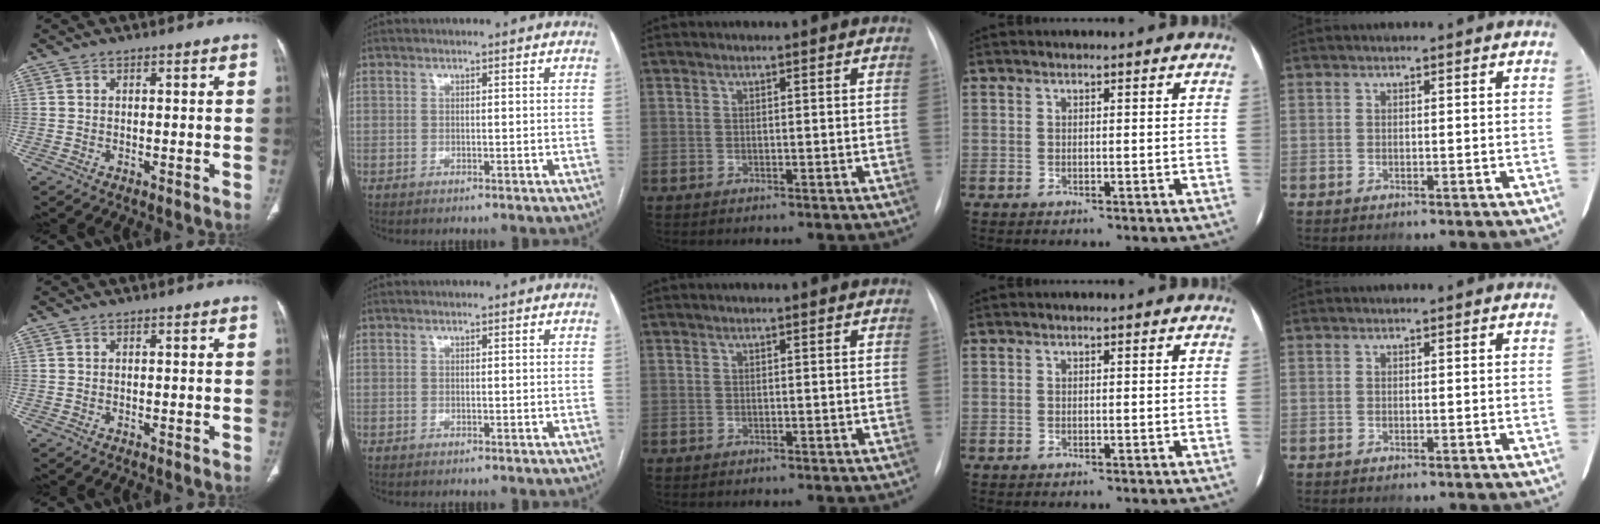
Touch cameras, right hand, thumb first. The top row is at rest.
{}